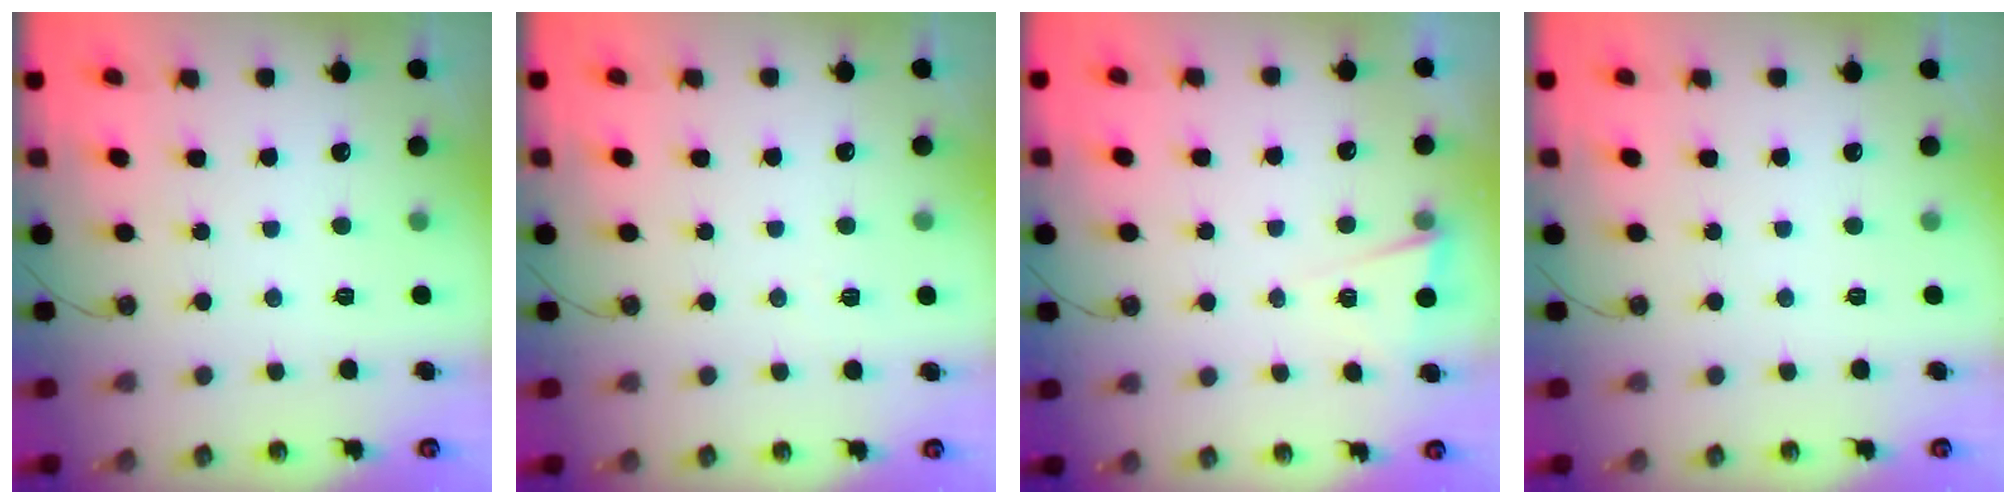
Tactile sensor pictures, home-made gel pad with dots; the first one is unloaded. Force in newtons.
{"total": 3.9, "press": 3.6, "slide": 1.6}
{"total": 2.9, "press": 2.6, "slide": 1.3}
{"total": 0.0}